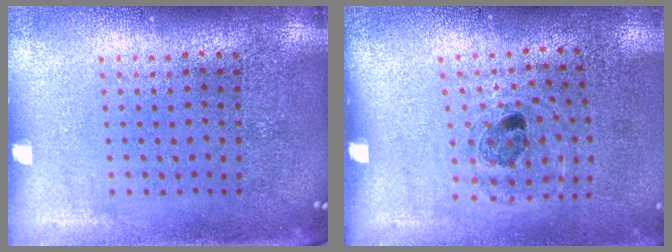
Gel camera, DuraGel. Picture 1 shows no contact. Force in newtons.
{"total": 1.0, "press": 0.9, "slide": 0.6}